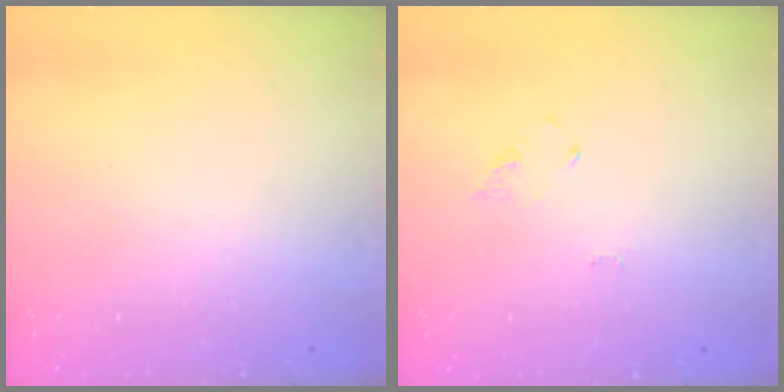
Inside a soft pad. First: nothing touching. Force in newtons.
{"total": 2.6, "press": 2.6, "slide": 0.4}